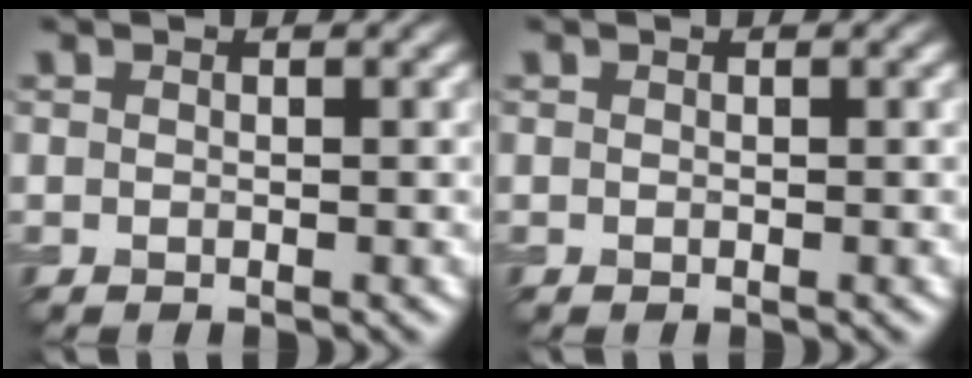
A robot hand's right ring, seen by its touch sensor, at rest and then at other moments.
{"total": 0.0}